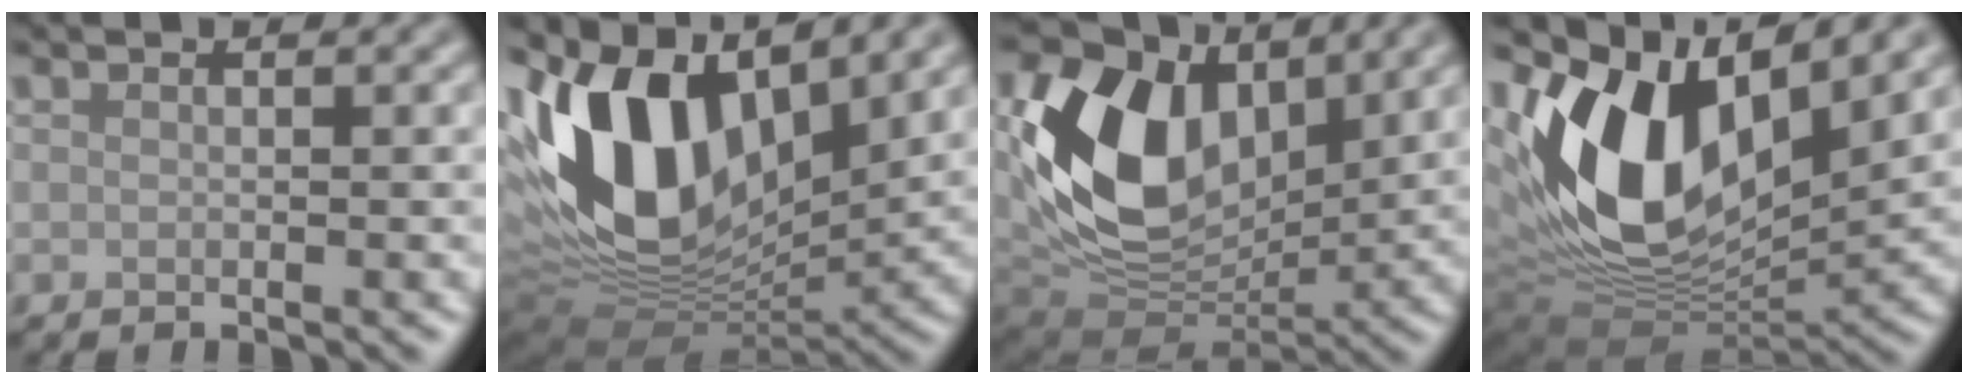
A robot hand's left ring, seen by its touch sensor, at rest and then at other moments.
{"total": 14.8, "force": [4.1, 8.9, 11.1], "torque": [-0.235, 0.001, 0.073]}
{"total": 11.6, "force": [3.0, 7.7, 8.0], "torque": [-0.165, -0.005, 0.057]}
{"total": 14.6, "force": [3.8, 8.2, 11.4], "torque": [-0.220, -0.010, 0.070]}